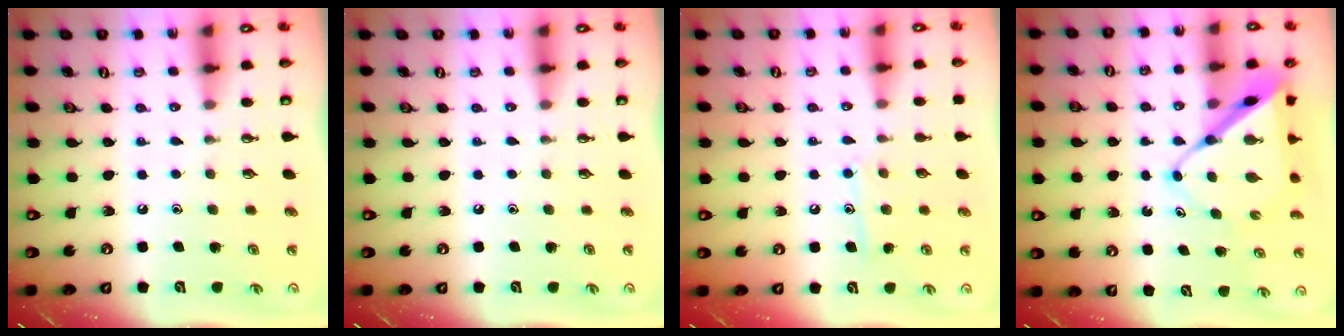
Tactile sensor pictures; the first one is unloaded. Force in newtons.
{"total": 0.0}
{"total": 8.3, "press": 8.2, "slide": 0.6}
{"total": 10.8, "press": 10.8, "slide": 0.9}